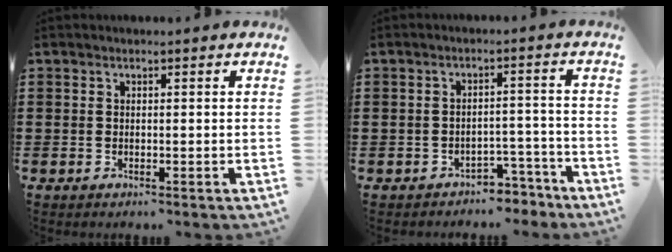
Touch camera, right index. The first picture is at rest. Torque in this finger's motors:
{"motor_torque": [-1.18, 0.63, -1.05, -0.21]}